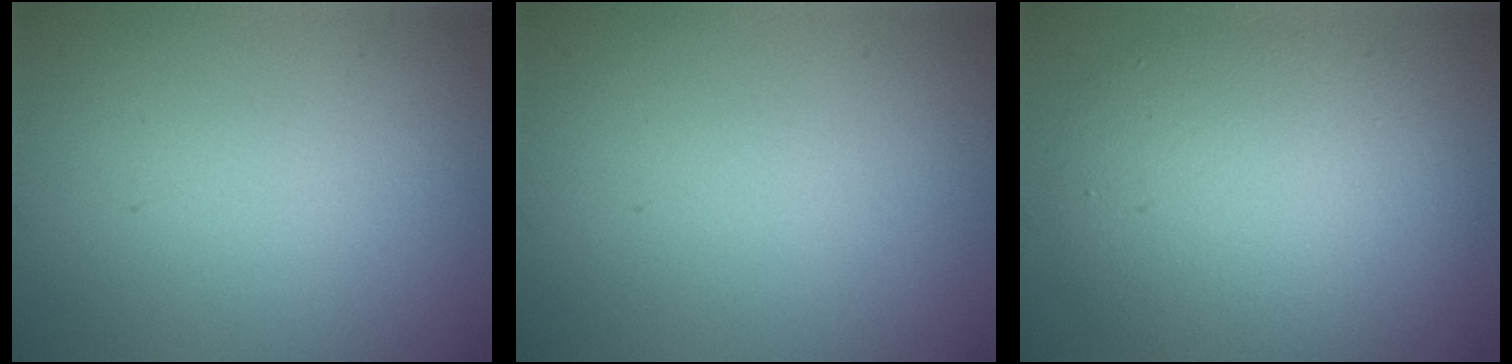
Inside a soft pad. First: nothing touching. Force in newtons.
{"total": 0.0}
{"total": 7.3, "press": 7.3, "slide": 0.5}